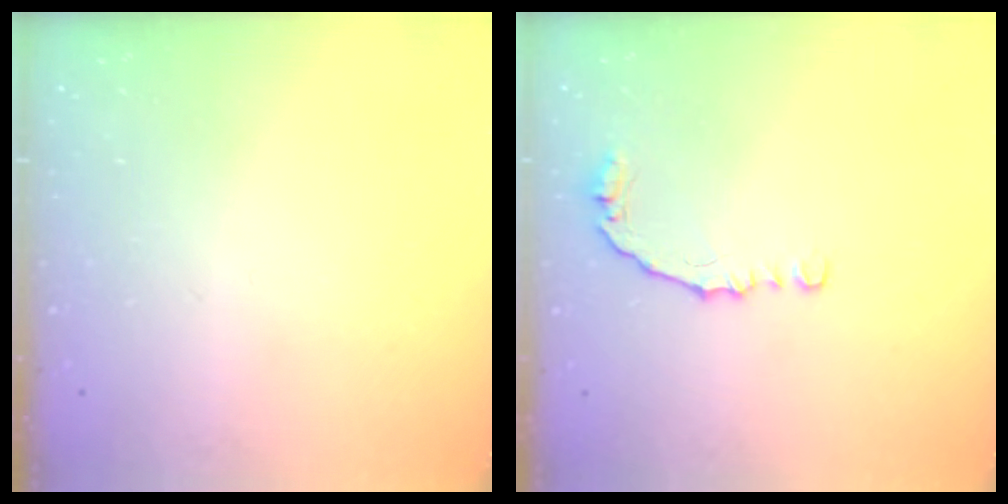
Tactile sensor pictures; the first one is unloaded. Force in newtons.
{"total": 7.0, "press": 6.9, "slide": 0.7}